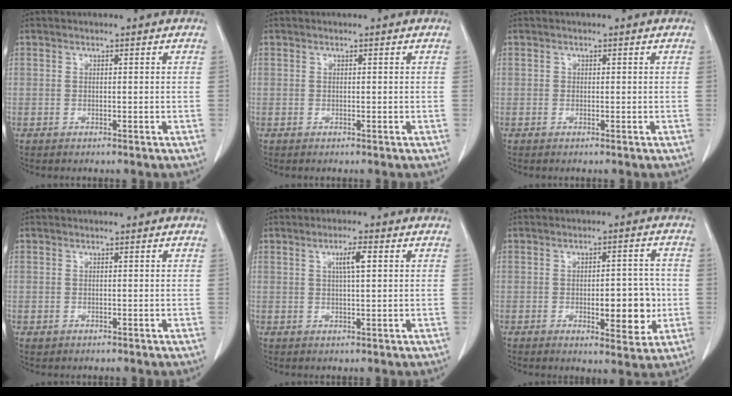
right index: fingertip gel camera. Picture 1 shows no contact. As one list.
[{"total": 0.0}, {"total": 0.0}, {"total": 0.6, "force": [-0.2, 0.6, 0.1], "torque": [-0.005, 0.003, 0.000]}, {"total": 3.2, "force": [1.0, 0.0, 3.1], "torque": [-0.054, 0.002, 0.018]}, {"total": 7.8, "force": [-1.4, 3.0, 7.1], "torque": [-0.091, 0.002, -0.011]}]